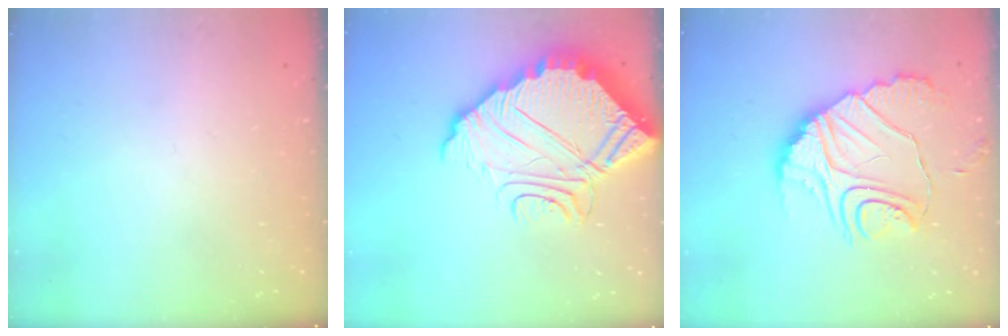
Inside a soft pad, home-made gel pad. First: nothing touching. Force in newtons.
{"total": 14.5, "press": 14.5, "slide": 1.0}
{"total": 14.2, "press": 14.1, "slide": 0.8}